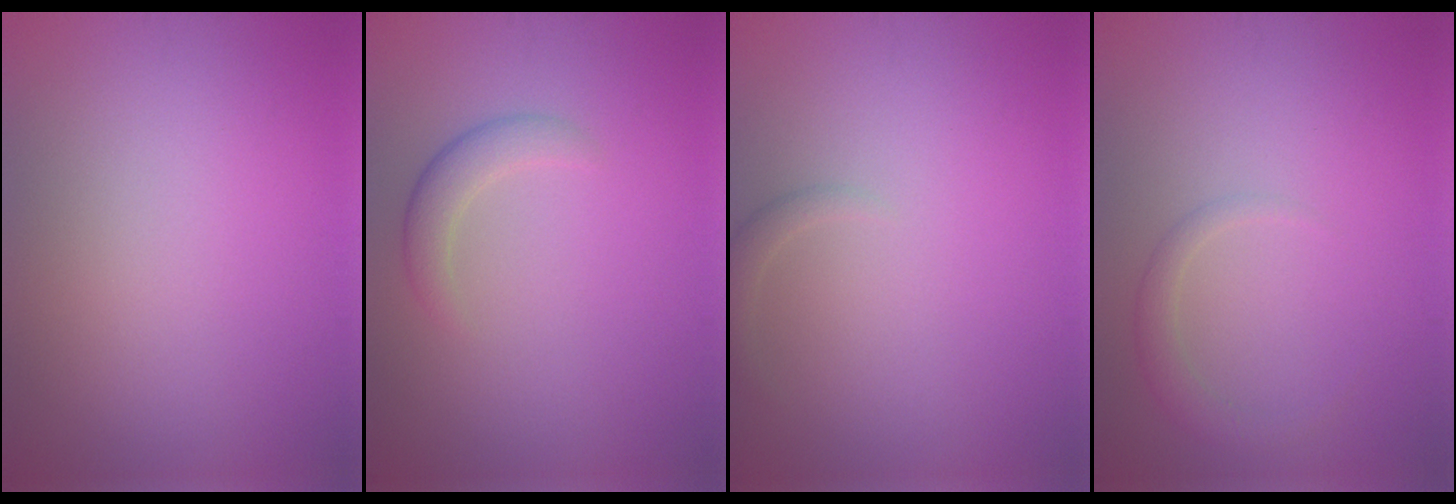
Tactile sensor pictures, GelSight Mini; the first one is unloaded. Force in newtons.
{"total": 2.3, "press": 2.3, "slide": 0.2}
{"total": 1.2, "press": 1.2, "slide": 0.1}
{"total": 1.8, "press": 1.8, "slide": 0.1}